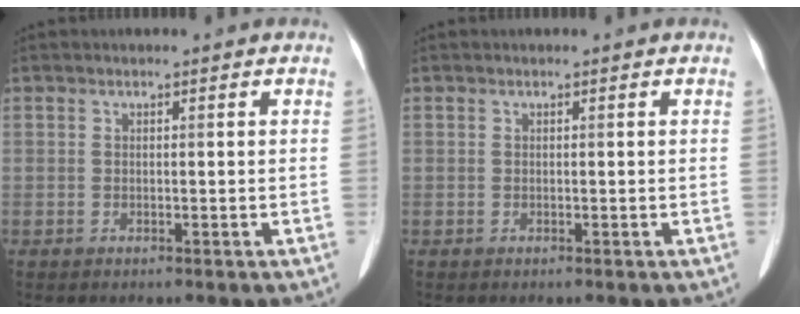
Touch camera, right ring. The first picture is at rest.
{"total": 0.0}